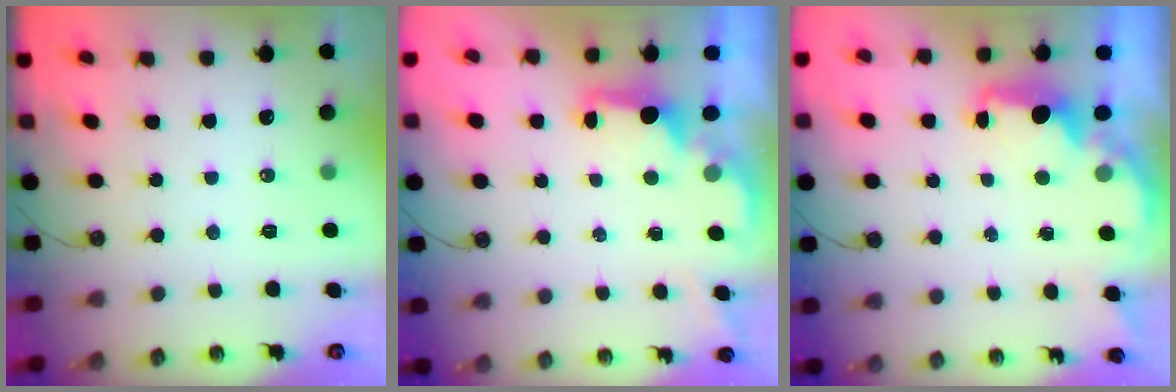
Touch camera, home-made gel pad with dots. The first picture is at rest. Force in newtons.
{"total": 1.9, "press": 1.8, "slide": 0.8}
{"total": 2.2, "press": 2.1, "slide": 0.7}